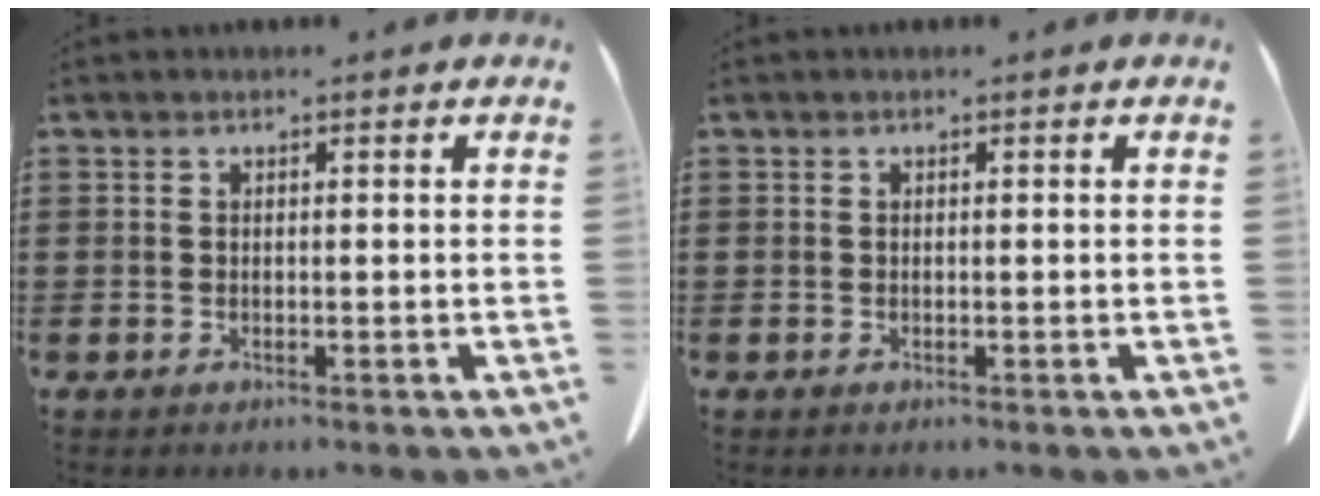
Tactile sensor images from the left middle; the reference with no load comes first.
{"total": 0.0}